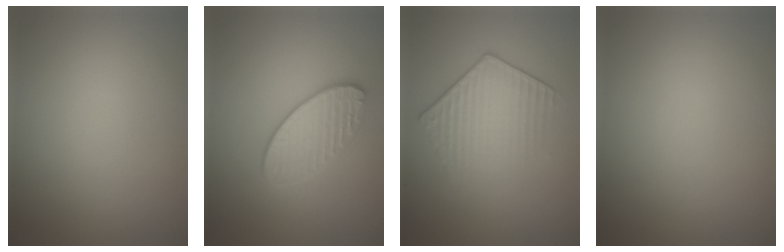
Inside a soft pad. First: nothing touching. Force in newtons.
{"total": 3.5, "press": 3.3, "slide": 1.3}
{"total": 3.9, "press": 3.4, "slide": 1.8}
{"total": 0.0}